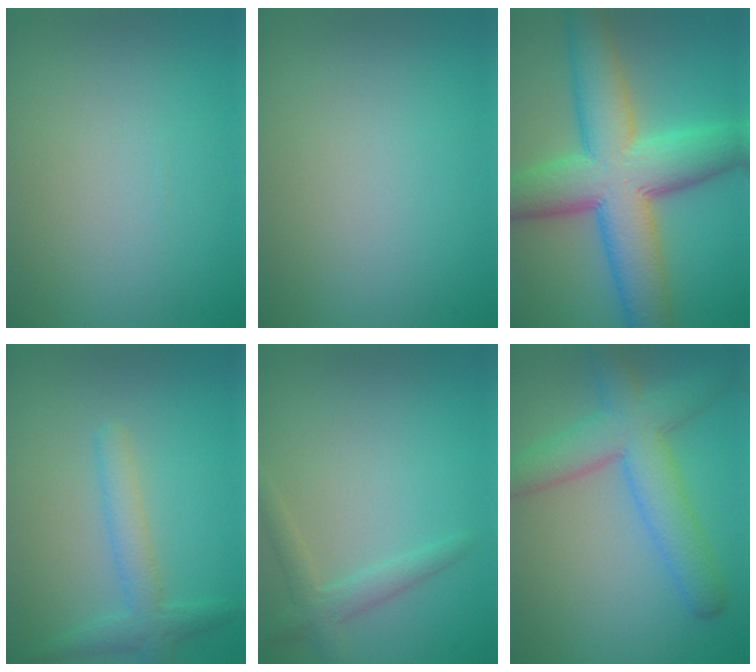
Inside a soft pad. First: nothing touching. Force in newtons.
{"total": 0.0}
{"total": 12.2, "press": 12.2, "slide": 0.5}
{"total": 2.8, "press": 2.8, "slide": 0.1}
{"total": 2.2, "press": 2.2, "slide": 0.2}
{"total": 6.6, "press": 6.6, "slide": 0.2}